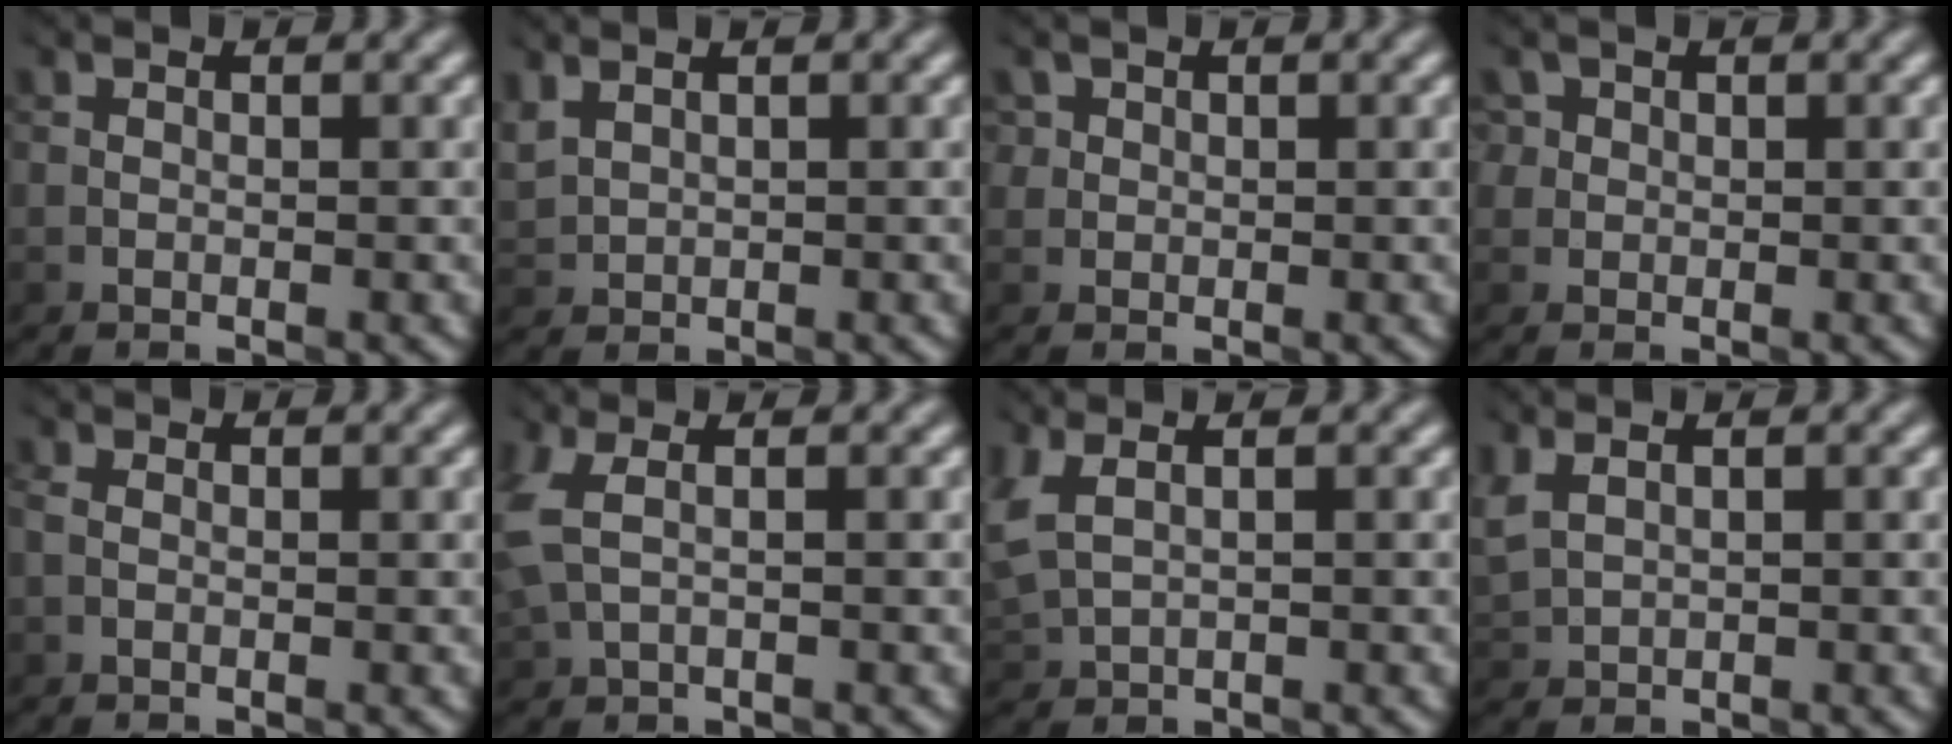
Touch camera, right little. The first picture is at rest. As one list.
[{"total": 2.0, "force": [1.0, 1.4, 1.1], "torque": [-0.038, 0.002, 0.029]}, {"total": 1.2, "force": [0.5, 1.1, 0.1], "torque": [-0.006, 0.003, 0.011]}, {"total": 1.8, "force": [0.7, 1.6, 0.5], "torque": [-0.009, 0.007, 0.014]}, {"total": 0.0}, {"total": 2.5, "force": [0.3, 1.3, 2.1], "torque": [-0.075, 0.000, 0.012]}, {"total": 3.4, "force": [1.2, 2.0, 2.5], "torque": [-0.083, -0.002, 0.040]}, {"total": 2.3, "force": [1.0, 1.4, 1.5], "torque": [-0.051, 0.003, 0.030]}]